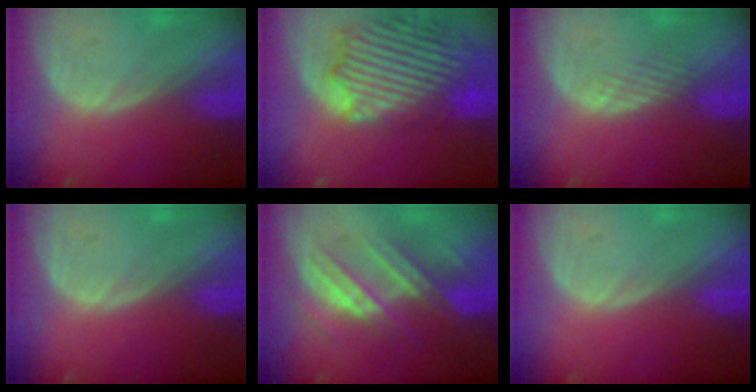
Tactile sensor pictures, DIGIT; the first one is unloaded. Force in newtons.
{"total": 14.5, "press": 12.4, "slide": 7.6}
{"total": 1.8, "press": 1.8, "slide": 0.2}
{"total": 0.0}
{"total": 7.3, "press": 7.3, "slide": 0.6}
{"total": 0.0}